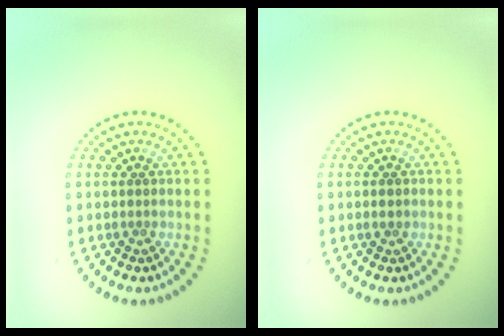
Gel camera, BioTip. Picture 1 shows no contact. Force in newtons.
{"total": 0.9, "press": 0.9, "slide": 0.0}